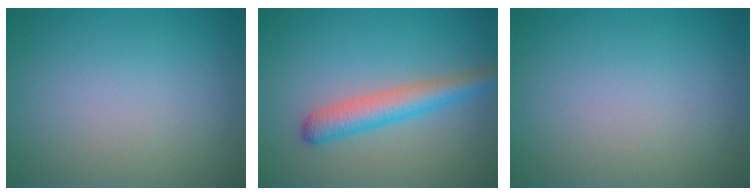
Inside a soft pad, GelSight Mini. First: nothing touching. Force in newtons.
{"total": 3.7, "press": 3.7, "slide": 0.1}
{"total": 0.0}